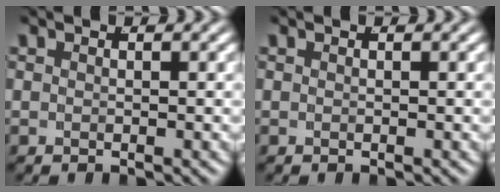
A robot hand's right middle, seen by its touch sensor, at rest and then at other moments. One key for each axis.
{"total": 0.0}